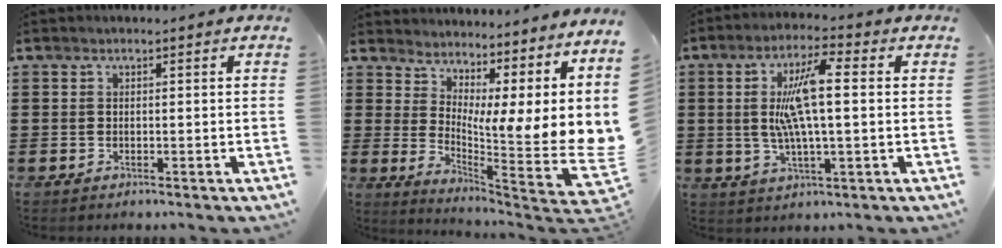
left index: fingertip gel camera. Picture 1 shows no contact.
{"total": 5.0, "force": [1.6, 2.2, 4.2], "torque": [-0.076, -0.065, 0.022]}
{"total": 9.0, "force": [1.5, 2.0, 8.7], "torque": [-0.187, -0.001, 0.016]}